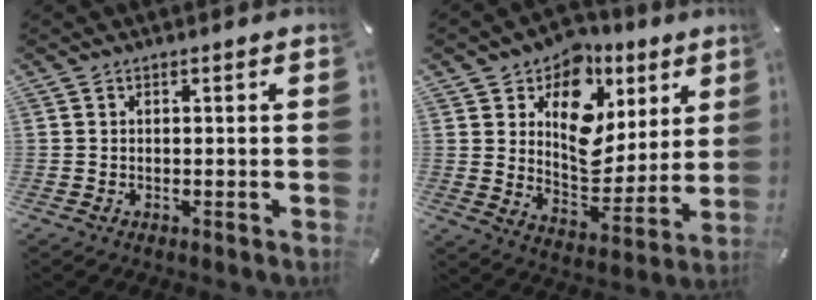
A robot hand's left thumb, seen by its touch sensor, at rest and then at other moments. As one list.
[{"total": 14.2, "force": [5.5, 10.9, 7.2], "torque": [-0.096, -0.044, 0.104]}]